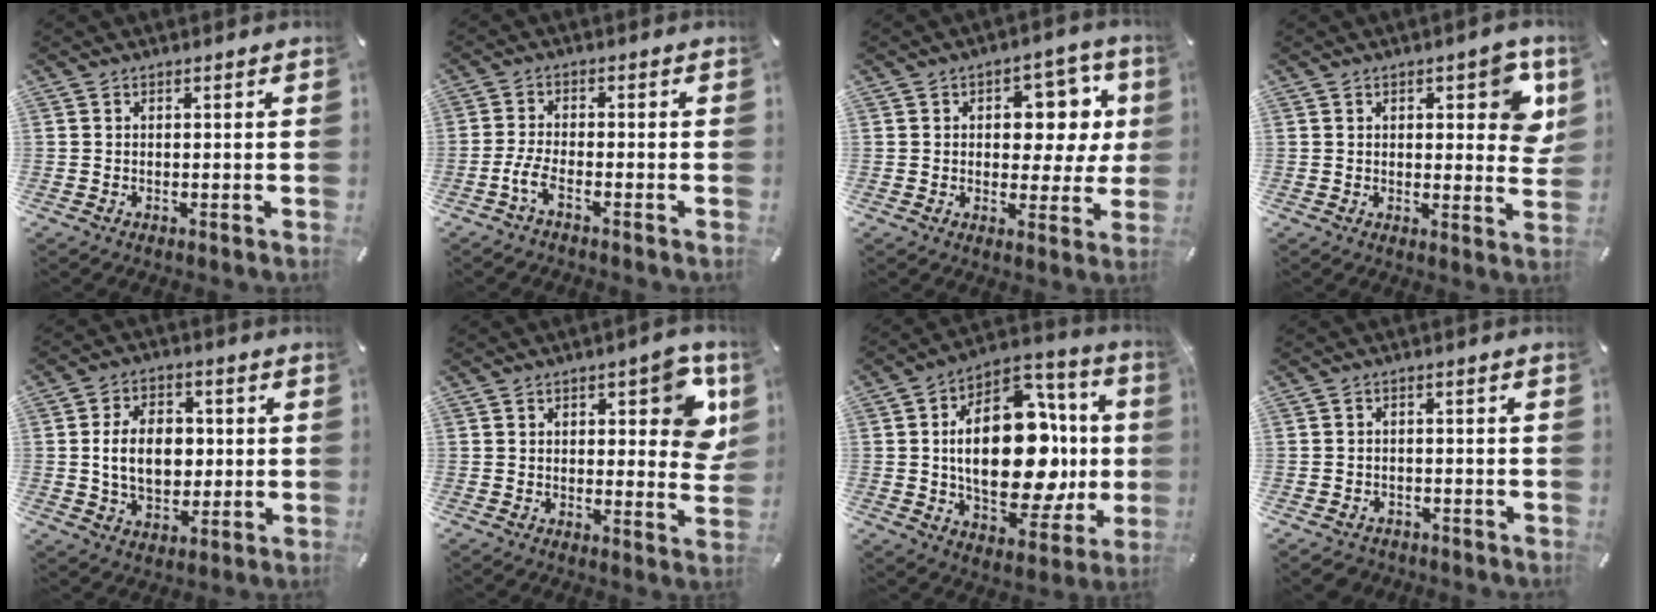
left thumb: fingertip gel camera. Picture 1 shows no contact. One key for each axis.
{"total": 4.4, "fx": -2.6, "fy": 1.1, "fz": 3.4, "tx": -0.083, "ty": -0.003, "tz": -0.051}
{"total": 10.5, "fx": 3.4, "fy": 7.1, "fz": 7.0, "tx": -0.078, "ty": -0.017, "tz": 0.054}
{"total": 9.3, "fx": 3.4, "fy": 4.4, "fz": 7.5, "tx": -0.081, "ty": -0.012, "tz": 0.052}
{"total": 11.6, "fx": 0.5, "fy": 8.3, "fz": 8.1, "tx": -0.151, "ty": 0.009, "tz": 0.009}
{"total": 11.1, "fx": 3.9, "fy": 5.0, "fz": 9.2, "tx": -0.109, "ty": -0.012, "tz": 0.063}
{"total": 27.3, "fx": 0.6, "fy": 15.3, "fz": 22.7, "tx": -0.373, "ty": -0.009, "tz": 0.019}
{"total": 2.6, "fx": -1.9, "fy": 1.7, "fz": 0.6, "tx": -0.018, "ty": 0.008, "tz": -0.040}